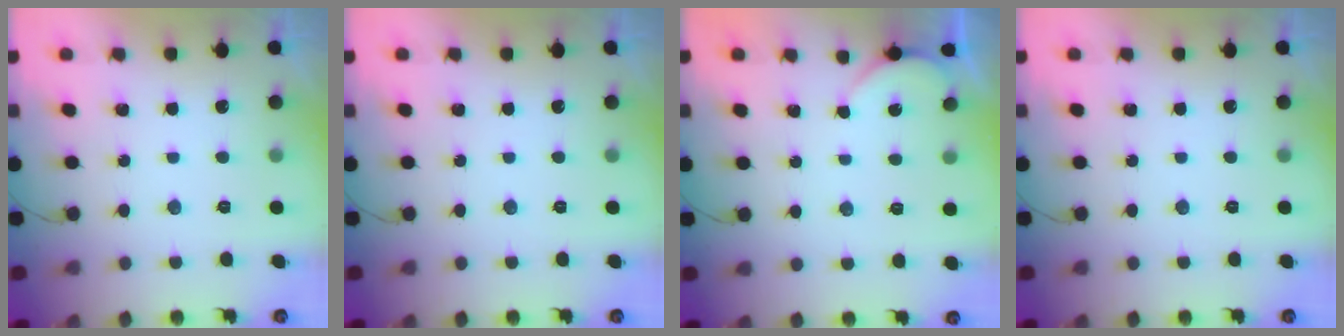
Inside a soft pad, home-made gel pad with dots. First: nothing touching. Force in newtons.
{"total": 0.0}
{"total": 2.6, "press": 2.5, "slide": 0.5}
{"total": 0.0}